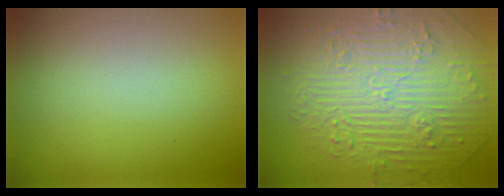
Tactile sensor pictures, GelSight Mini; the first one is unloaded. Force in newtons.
{"total": 10.5, "press": 7.0, "slide": 7.8}